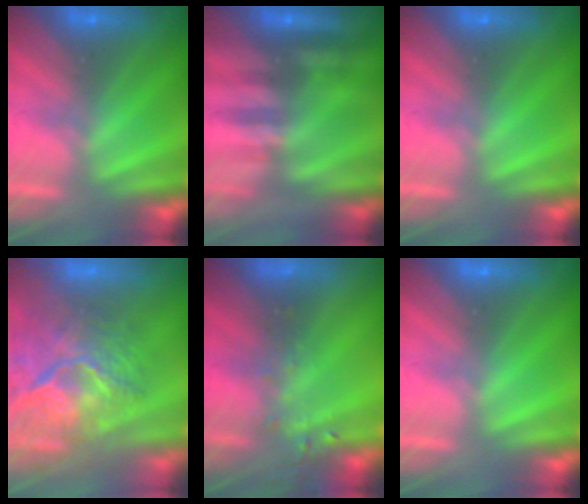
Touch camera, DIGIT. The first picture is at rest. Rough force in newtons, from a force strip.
{"total": 2.4}
{"total": 0.0}
{"total": 9.8}
{"total": 9.0}
{"total": 0.0}